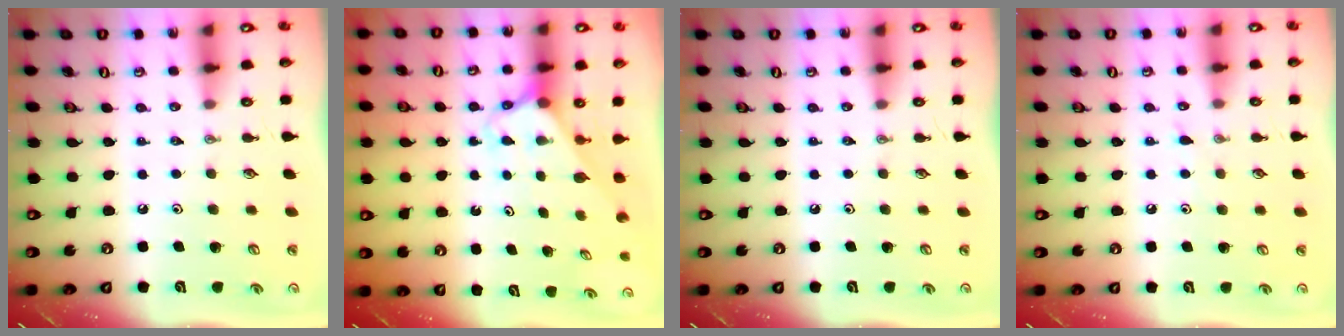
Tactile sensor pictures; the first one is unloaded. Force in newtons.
{"total": 2.6, "press": 2.6, "slide": 0.2}
{"total": 0.0}
{"total": 6.2, "press": 6.1, "slide": 0.6}